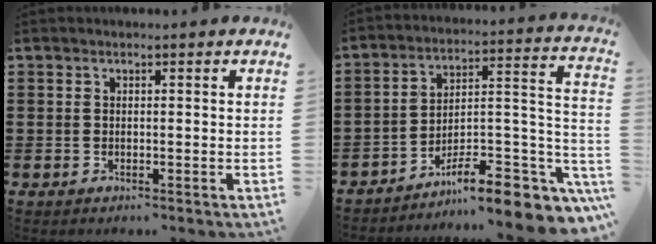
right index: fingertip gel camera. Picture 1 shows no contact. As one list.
[{"total": 9.8, "force": [-7.4, 2.3, 6.1], "torque": [-0.085, 0.019, -0.135]}]